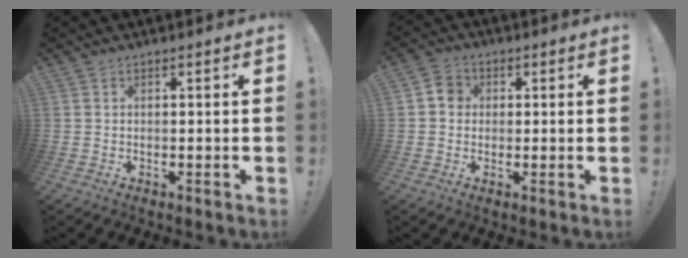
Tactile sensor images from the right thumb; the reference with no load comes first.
{"total": 5.0, "force": [0.4, 4.6, 1.9], "torque": [-0.026, 0.012, 0.008]}